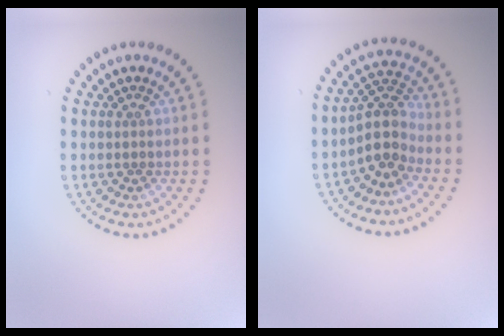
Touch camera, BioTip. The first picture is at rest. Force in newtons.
{"total": 3.5, "press": 2.8, "slide": 2.1}